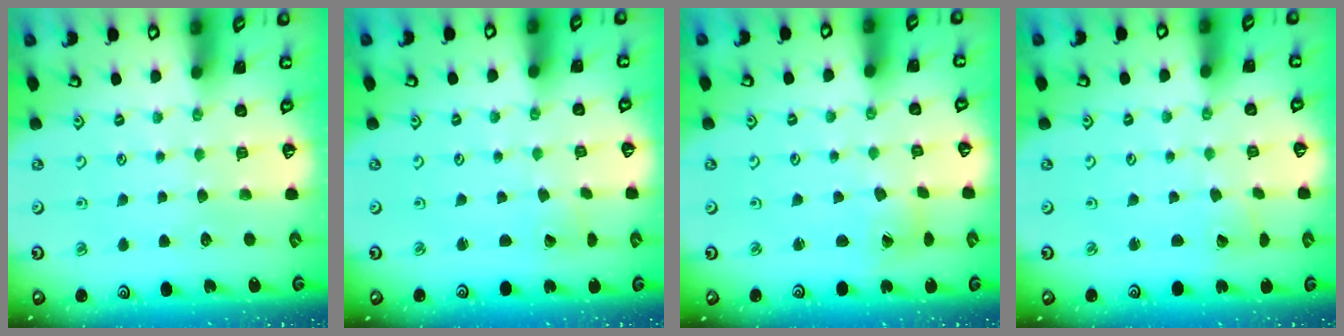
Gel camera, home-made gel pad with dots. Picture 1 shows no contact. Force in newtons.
{"total": 1.9, "press": 1.9, "slide": 0.1}
{"total": 1.7, "press": 1.6, "slide": 0.2}
{"total": 1.9, "press": 1.9, "slide": 0.0}